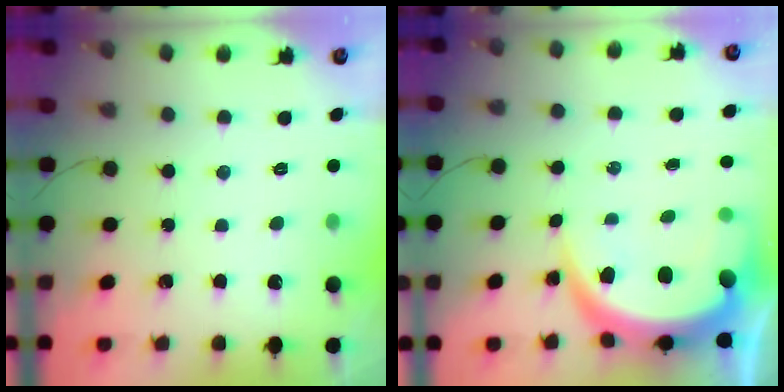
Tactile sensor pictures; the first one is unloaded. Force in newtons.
{"total": 11.4, "press": 11.3, "slide": 1.1}